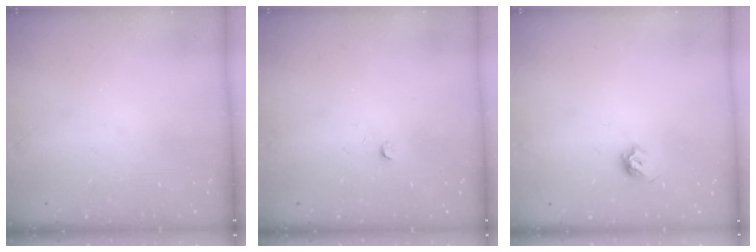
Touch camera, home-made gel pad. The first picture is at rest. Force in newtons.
{"total": 2.5, "press": 2.5, "slide": 0.4}
{"total": 5.2, "press": 5.1, "slide": 1.0}